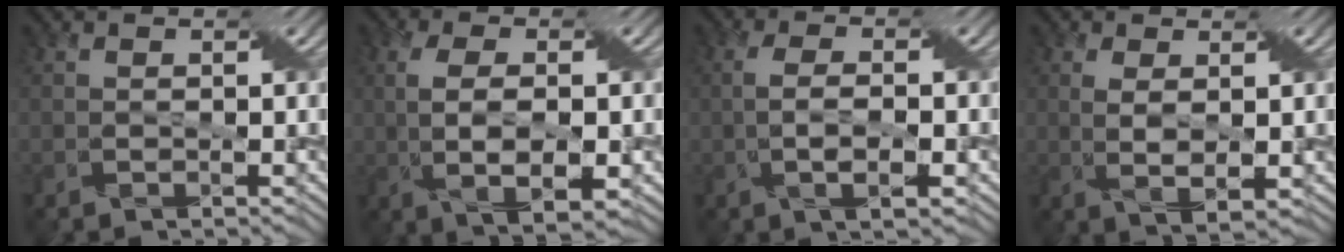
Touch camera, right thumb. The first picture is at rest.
{"total": 5.9, "force": [-0.4, 2.5, 5.4], "torque": [-0.116, -0.007, 0.003]}
{"total": 3.1, "force": [-0.5, 0.8, 3.0], "torque": [-0.070, 0.000, -0.012]}
{"total": 2.6, "force": [0.9, 0.7, 2.4], "torque": [-0.062, -0.002, 0.017]}